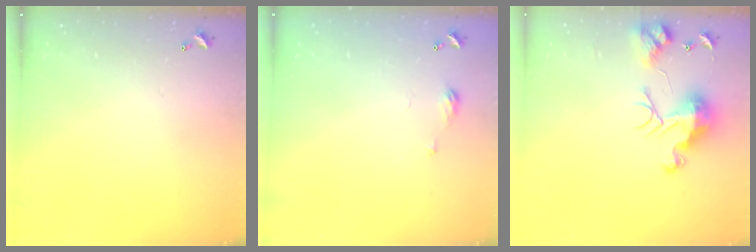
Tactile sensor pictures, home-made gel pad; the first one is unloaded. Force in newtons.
{"total": 4.3, "press": 4.2, "slide": 0.5}
{"total": 12.0, "press": 12.0, "slide": 1.1}